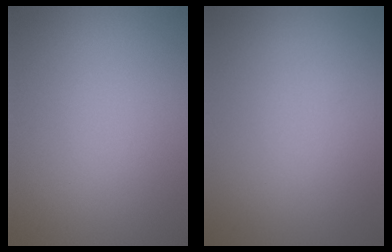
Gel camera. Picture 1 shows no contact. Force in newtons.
{"total": 0.0}